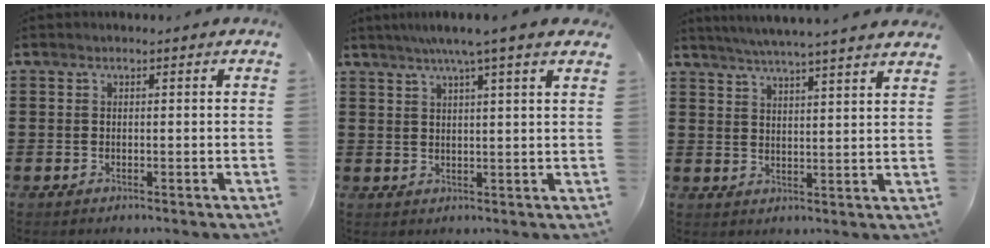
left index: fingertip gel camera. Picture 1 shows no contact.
{"total": 4.8, "force": [3.4, -0.5, 3.3], "torque": [-0.073, -0.003, 0.059]}
{"total": 4.6, "force": [4.3, -0.9, 1.5], "torque": [-0.042, -0.022, 0.073]}